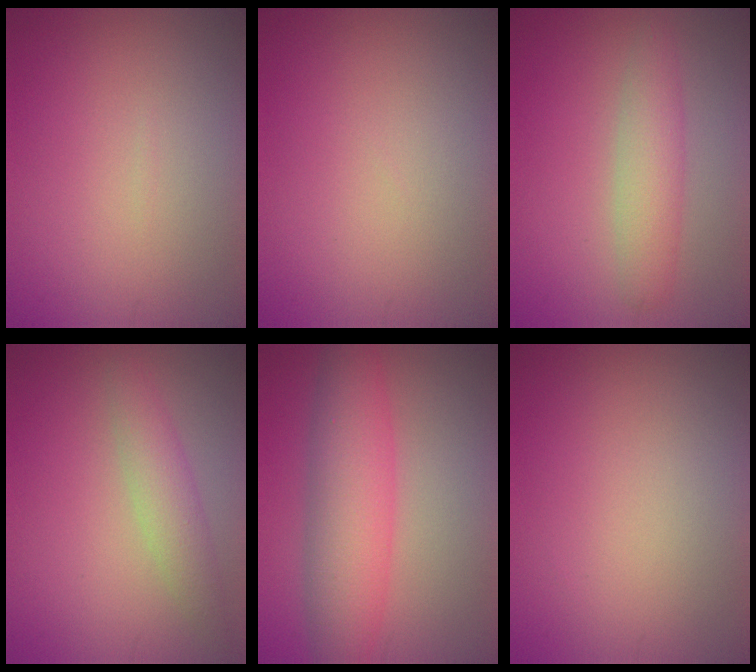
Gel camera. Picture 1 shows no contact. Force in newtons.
{"total": 0.0}
{"total": 3.0, "press": 3.0, "slide": 0.1}
{"total": 2.7, "press": 2.6, "slide": 0.2}
{"total": 4.5, "press": 4.5, "slide": 0.1}
{"total": 0.0}